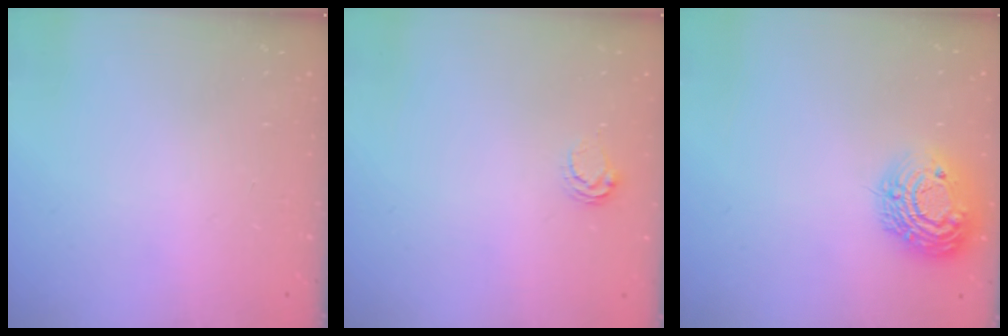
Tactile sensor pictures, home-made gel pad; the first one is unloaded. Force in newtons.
{"total": 3.3, "press": 3.3, "slide": 0.3}
{"total": 14.0, "press": 14.0, "slide": 1.0}